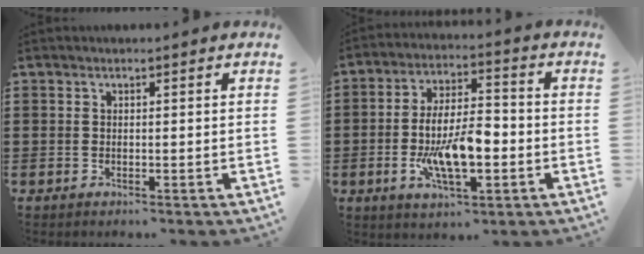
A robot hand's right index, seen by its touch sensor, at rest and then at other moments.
{"total": 10.3, "force": [-2.8, 4.2, 9.0], "torque": [-0.181, -0.007, -0.054]}